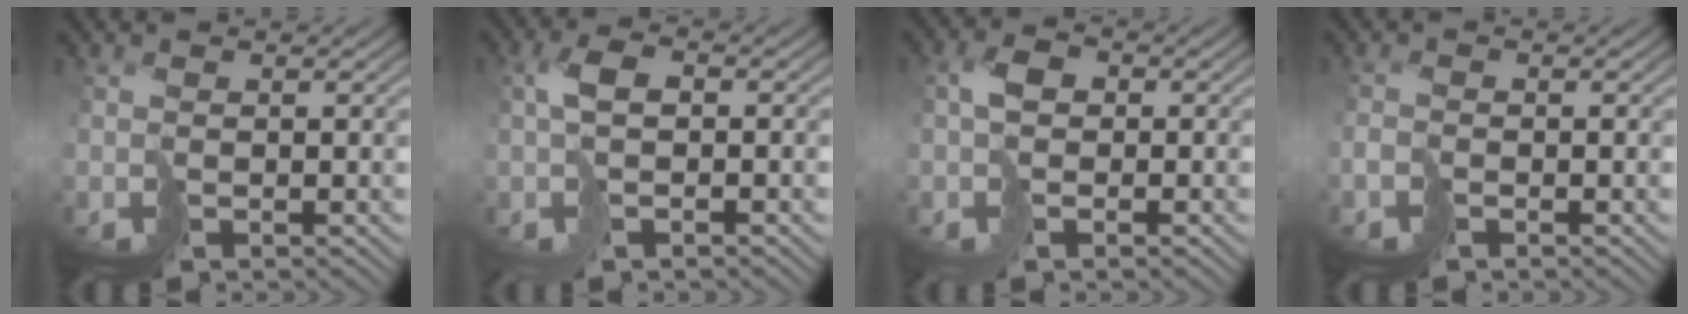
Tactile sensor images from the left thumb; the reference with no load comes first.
{"total": 3.2, "force": [-0.2, 1.5, 2.8], "torque": [-0.062, 0.008, -0.008]}
{"total": 3.1, "force": [-0.5, 2.2, 2.2], "torque": [-0.039, 0.007, -0.018]}
{"total": 1.5, "force": [-1.0, 0.8, 0.7], "torque": [-0.017, 0.000, -0.026]}